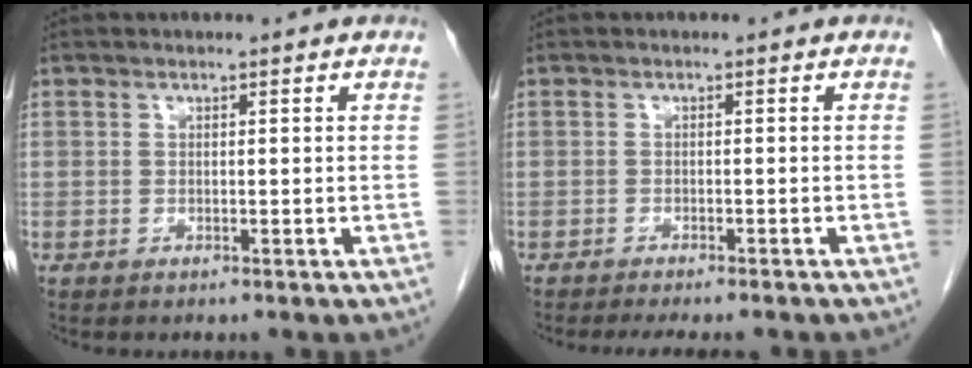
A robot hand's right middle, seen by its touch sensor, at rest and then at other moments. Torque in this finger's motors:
{"motor_torque": [0.06, -0.04, 0.02, 0.02]}